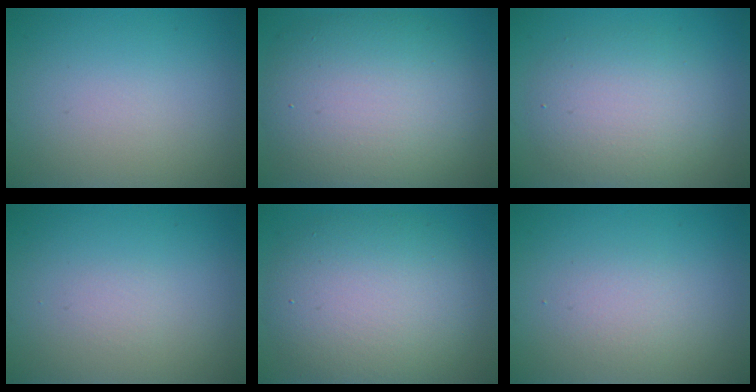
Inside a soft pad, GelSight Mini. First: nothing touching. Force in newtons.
{"total": 10.5, "press": 10.5, "slide": 0.4}
{"total": 4.9, "press": 4.9, "slide": 0.2}
{"total": 0.0}
{"total": 8.3, "press": 8.3, "slide": 0.7}
{"total": 1.6, "press": 1.6, "slide": 0.1}